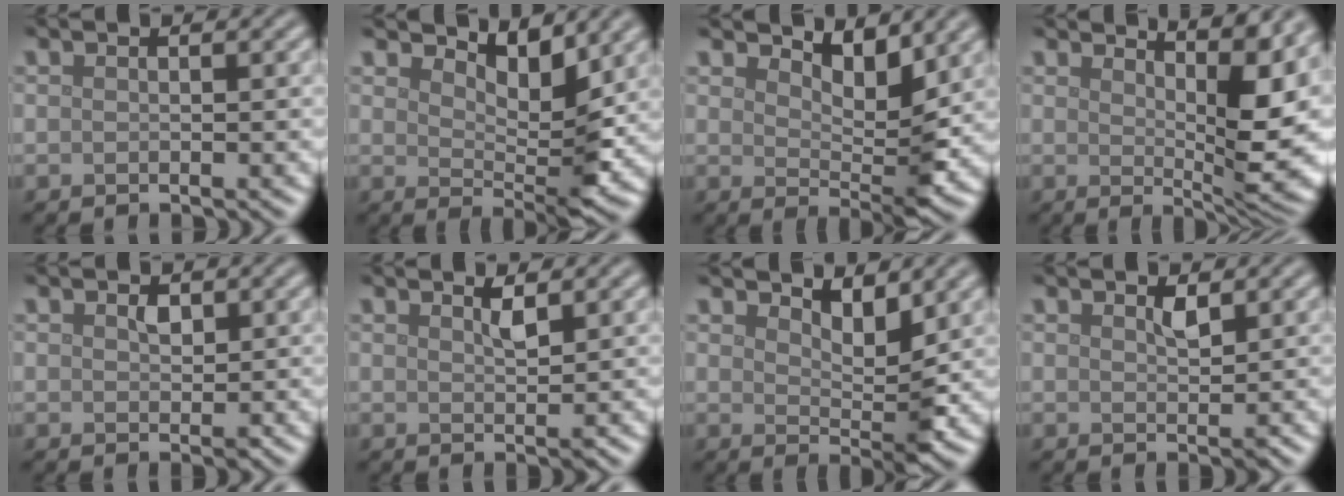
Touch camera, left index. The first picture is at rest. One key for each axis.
{"total": 4.5, "fx": 3.2, "fy": 1.4, "fz": 2.9, "tx": -0.054, "ty": -0.012, "tz": 0.049}
{"total": 4.1, "fx": 2.9, "fy": 1.3, "fz": 2.7, "tx": -0.051, "ty": -0.013, "tz": 0.043}
{"total": 8.7, "fx": 3.8, "fy": 2.1, "fz": 7.4, "tx": -0.090, "ty": 0.006, "tz": 0.063}
{"total": 1.2, "fx": 0.5, "fy": 0.8, "fz": 0.8, "tx": -0.012, "ty": -0.002, "tz": 0.010}
{"total": 1.4, "fx": 0.9, "fy": 0.2, "fz": 1.0, "tx": -0.019, "ty": -0.002, "tz": 0.014}
{"total": 3.3, "fx": 2.3, "fy": 1.0, "fz": 2.2, "tx": -0.040, "ty": -0.010, "tz": 0.036}
{"total": 1.3, "fx": 0.7, "fy": 0.4, "fz": 0.9, "tx": -0.018, "ty": -0.002, "tz": 0.014}